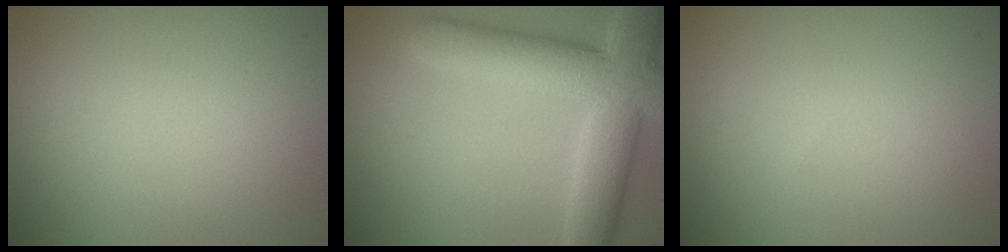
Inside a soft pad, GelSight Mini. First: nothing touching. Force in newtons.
{"total": 9.4, "press": 9.4, "slide": 0.6}
{"total": 0.0}